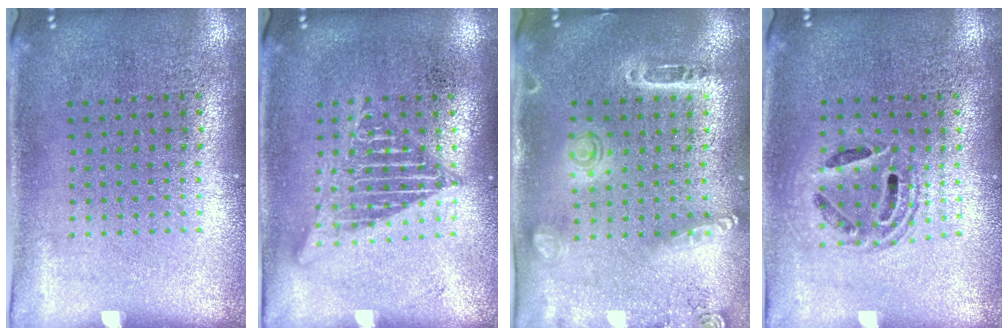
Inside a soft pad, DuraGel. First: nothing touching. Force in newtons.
{"total": 2.6, "press": 2.5, "slide": 0.3}
{"total": 1.6, "press": 1.4, "slide": 0.7}
{"total": 1.5, "press": 1.3, "slide": 0.7}